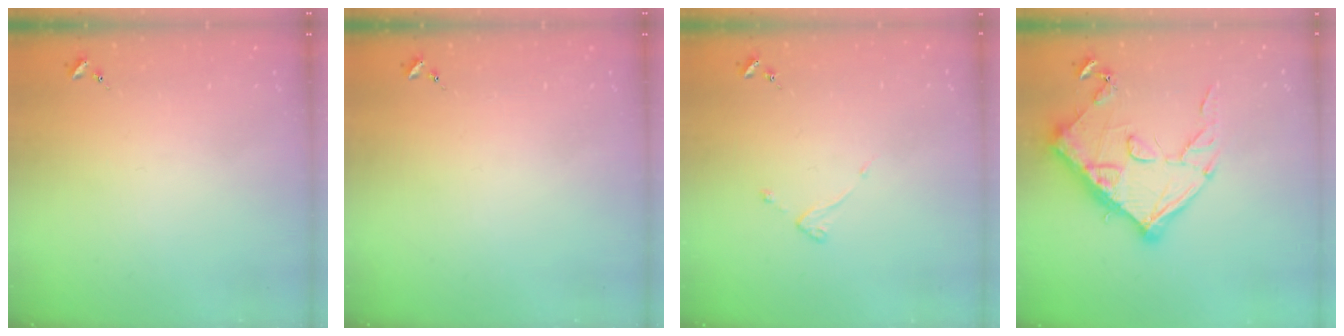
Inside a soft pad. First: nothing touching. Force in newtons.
{"total": 0.0}
{"total": 3.6, "press": 3.6, "slide": 0.4}
{"total": 15.4, "press": 15.4, "slide": 0.9}